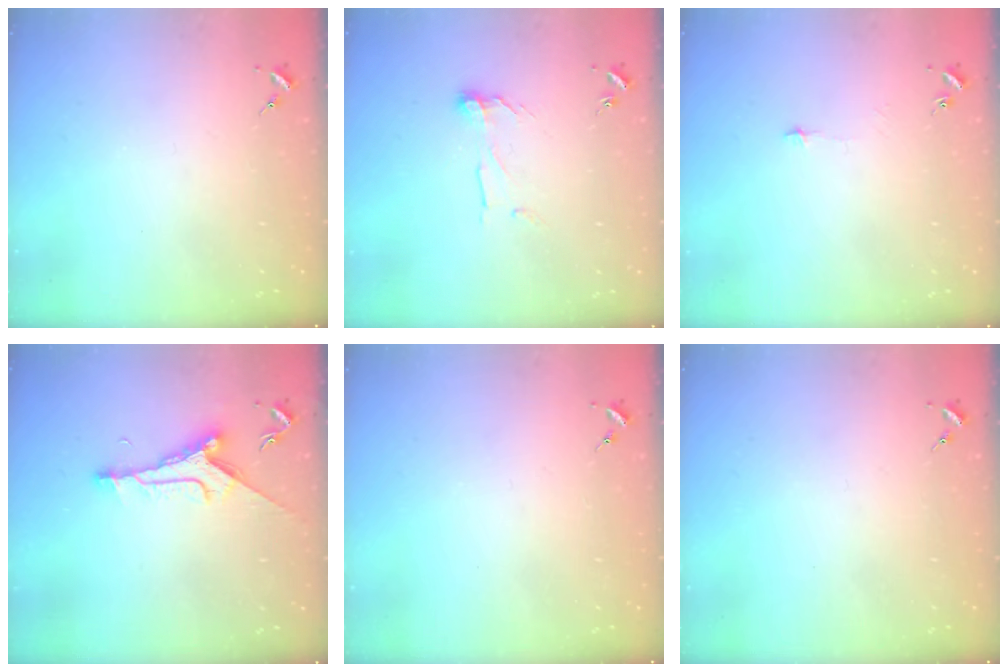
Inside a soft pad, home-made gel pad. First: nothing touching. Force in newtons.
{"total": 7.0, "press": 7.0, "slide": 0.3}
{"total": 2.7, "press": 2.6, "slide": 0.3}
{"total": 9.2, "press": 9.2, "slide": 0.5}
{"total": 0.0}
{"total": 0.0}